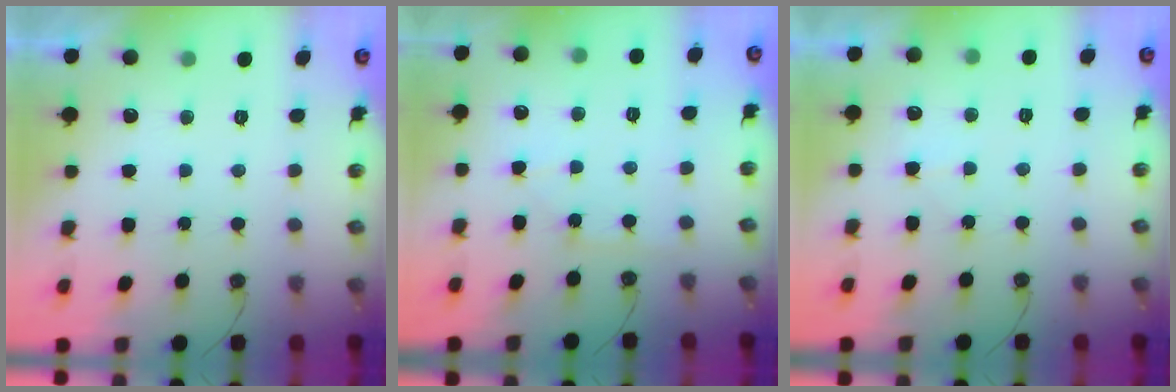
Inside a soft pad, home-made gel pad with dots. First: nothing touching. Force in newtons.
{"total": 5.1, "press": 5.0, "slide": 0.8}
{"total": 6.5, "press": 6.4, "slide": 0.7}